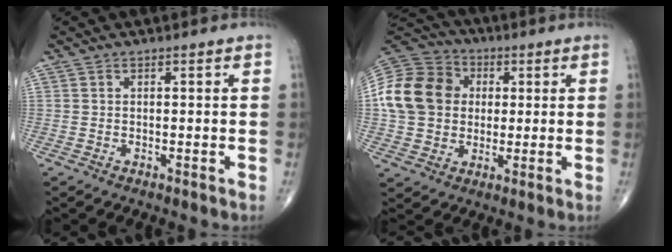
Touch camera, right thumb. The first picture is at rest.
{"total": 17.0, "force": [1.9, 14.0, 9.4], "torque": [-0.174, 0.027, 0.032]}